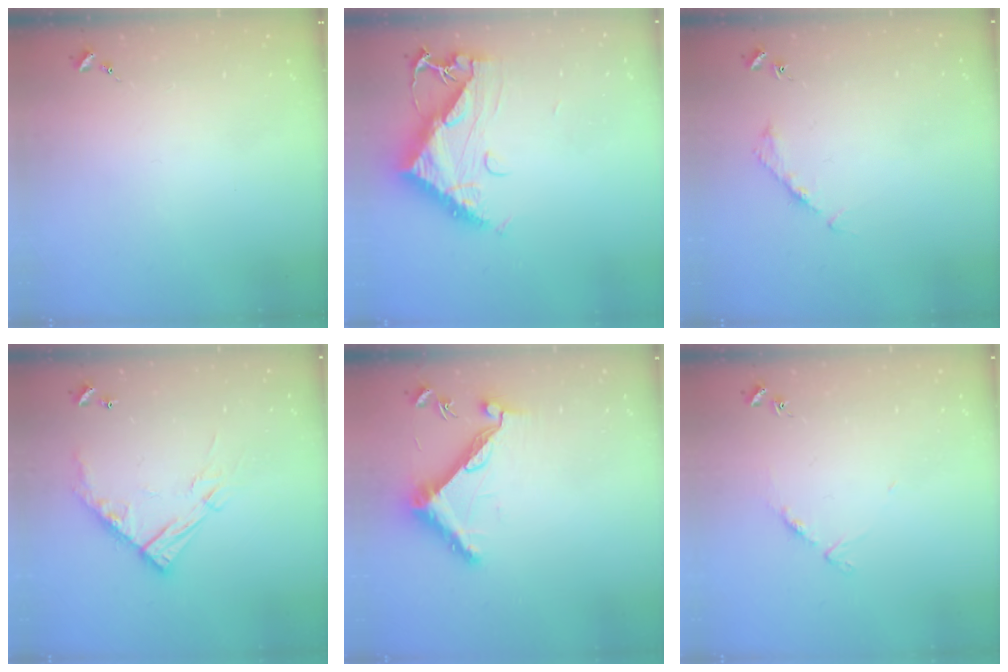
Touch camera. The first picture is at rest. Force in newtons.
{"total": 11.6, "press": 11.6, "slide": 1.1}
{"total": 4.1, "press": 4.1, "slide": 0.3}
{"total": 14.3, "press": 14.3, "slide": 1.0}
{"total": 11.1, "press": 11.0, "slide": 0.7}
{"total": 5.5, "press": 5.5, "slide": 0.4}